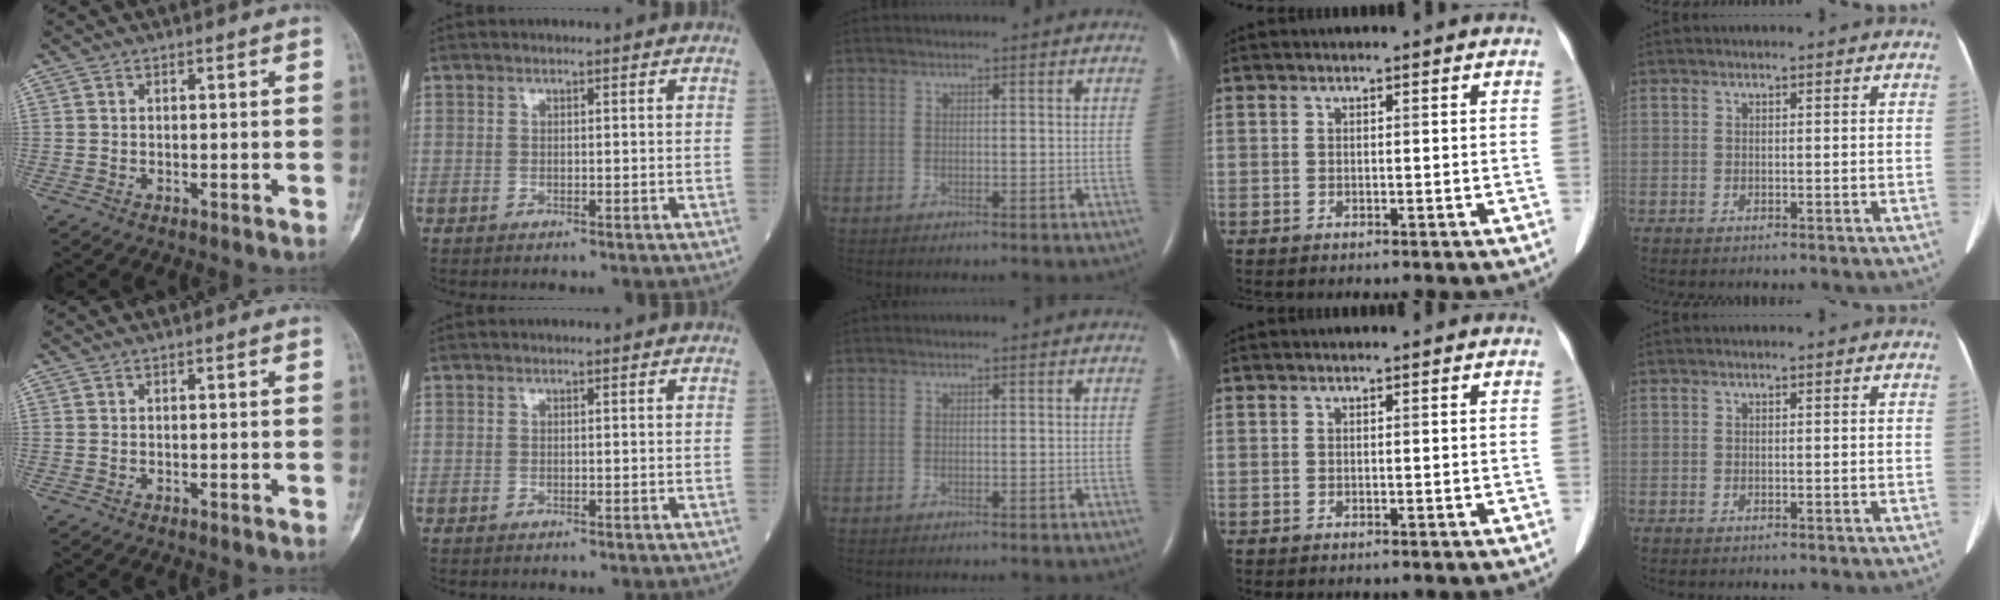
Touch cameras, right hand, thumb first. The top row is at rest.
{}